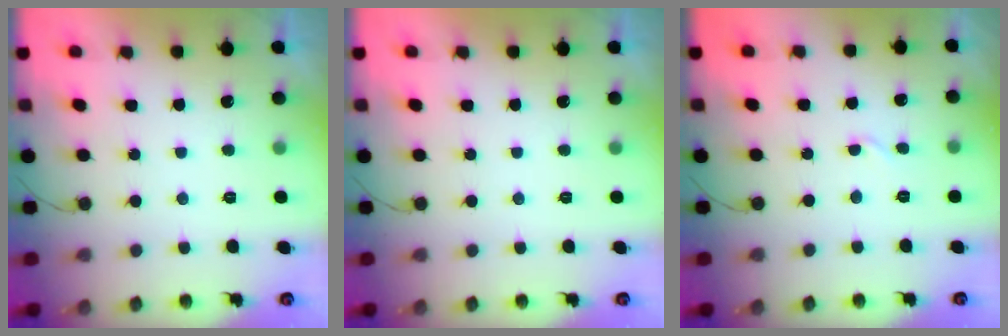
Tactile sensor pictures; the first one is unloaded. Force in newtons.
{"total": 0.0}
{"total": 2.7, "press": 2.7, "slide": 0.3}